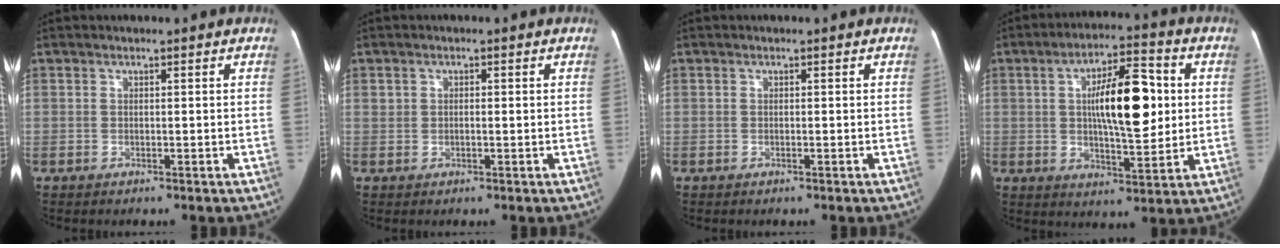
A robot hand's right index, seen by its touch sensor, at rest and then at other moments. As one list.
[{"total": 1.3, "force": [0.1, 1.0, 0.8], "torque": [-0.020, 0.013, 0.004]}, {"total": 0.0}, {"total": 13.5, "force": [1.9, 4.1, 12.8], "torque": [-0.204, 0.019, 0.030]}]